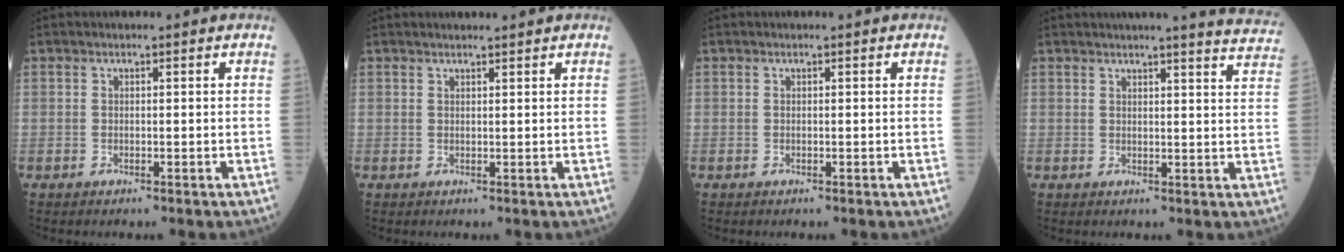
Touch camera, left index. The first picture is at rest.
{"total": 3.1, "force": [2.9, 0.1, 1.0], "torque": [-0.013, 0.014, 0.039]}
{"total": 0.0}
{"total": 10.7, "force": [10.2, -0.3, 3.3], "torque": [-0.033, -0.041, 0.092]}